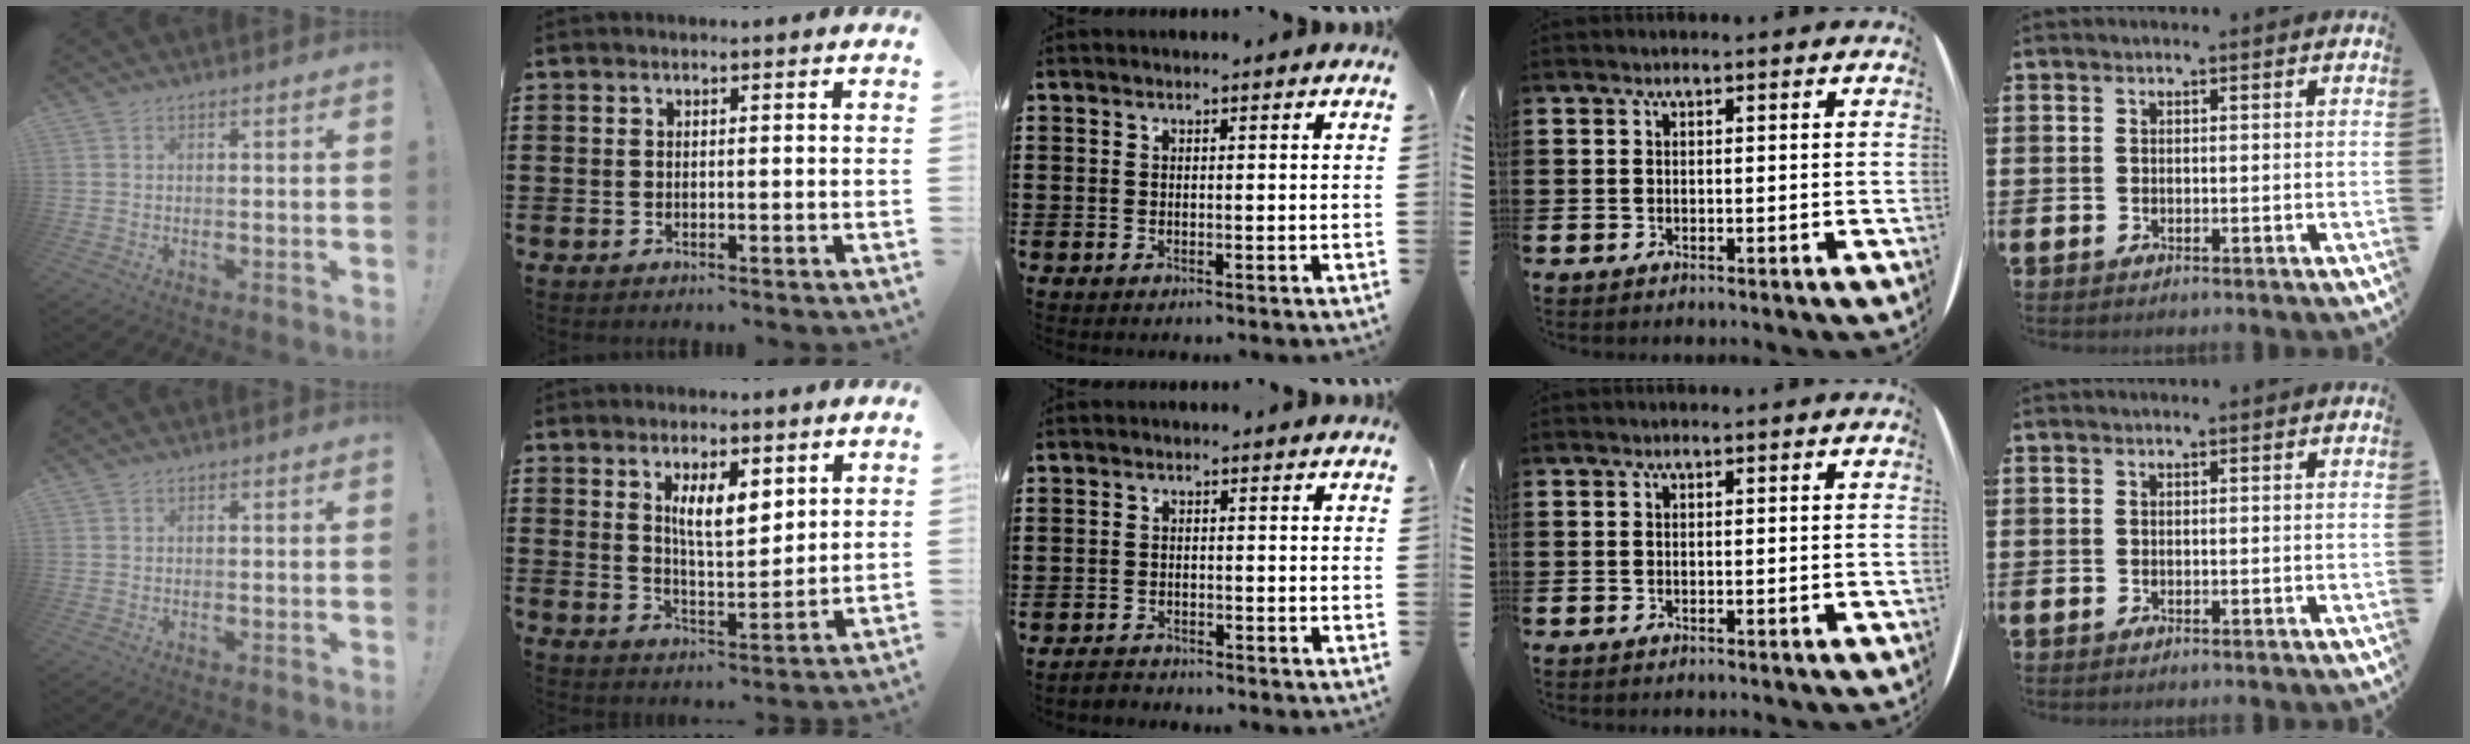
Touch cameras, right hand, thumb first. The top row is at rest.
{"index": {"total": 5.9, "force": [3.0, 1.9, 4.7], "torque": [-0.092, -0.003, 0.050]}, "middle": {"total": 1.6, "force": [-1.6, 0.2, 0.0], "torque": [-0.004, 0.001, -0.035]}}